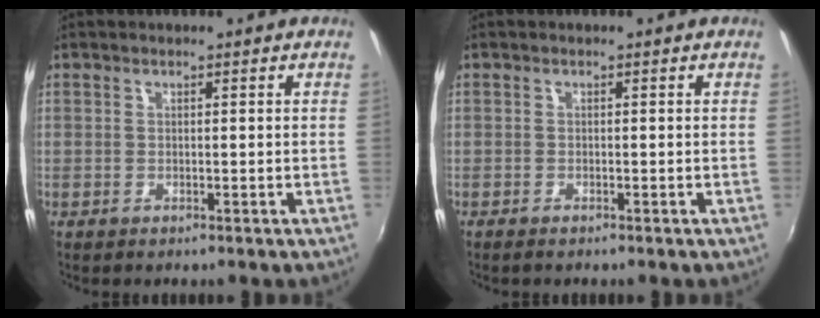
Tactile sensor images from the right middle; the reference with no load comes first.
{"total": 0.8, "force": [-0.7, 0.1, 0.3], "torque": [-0.008, -0.004, -0.015]}